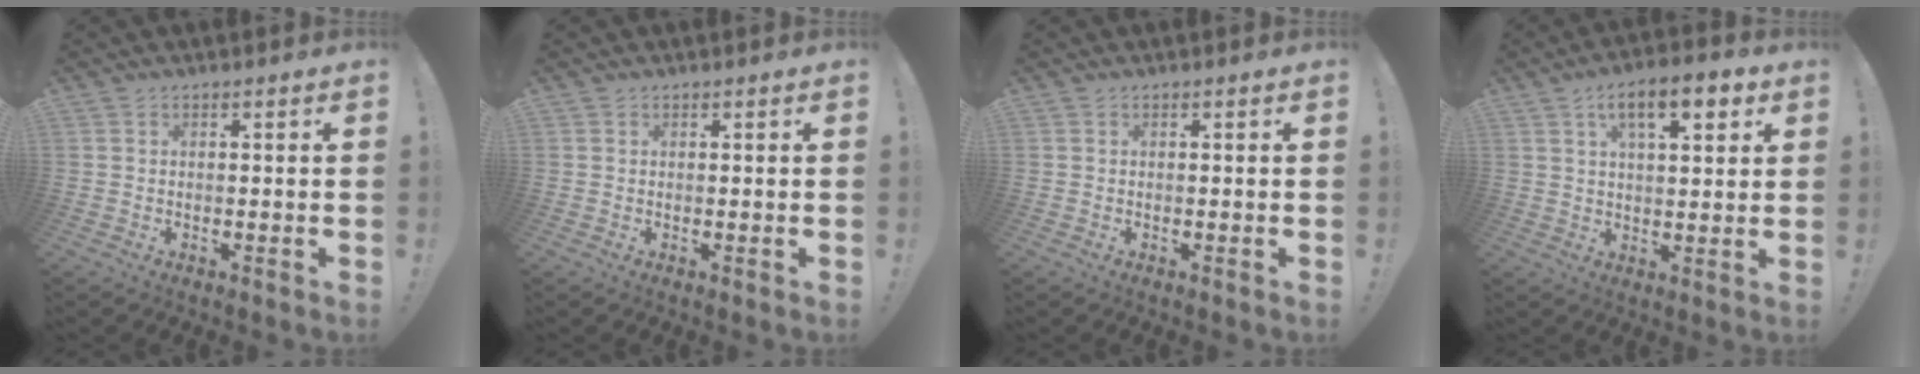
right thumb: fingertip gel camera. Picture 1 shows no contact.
{"total": 0.0}
{"total": 0.0}
{"total": 11.0, "force": [5.0, 4.2, 8.9], "torque": [-0.127, -0.011, 0.080]}